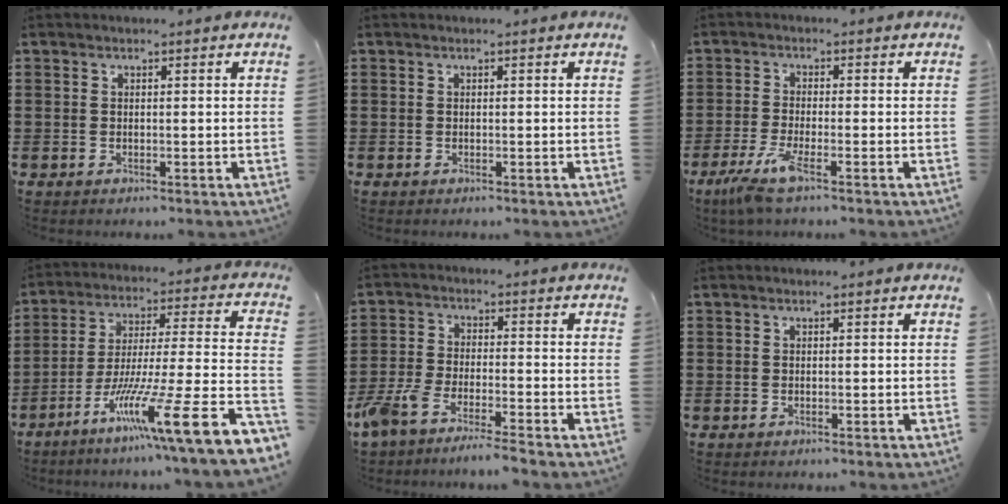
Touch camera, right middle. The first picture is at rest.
{"total": 0.0}
{"total": 4.9, "force": [-3.1, 0.3, 3.8], "torque": [-0.090, -0.019, -0.061]}
{"total": 14.1, "force": [-8.2, 0.4, 11.5], "torque": [-0.169, -0.018, -0.152]}
{"total": 5.8, "force": [-5.3, 0.2, 2.4], "torque": [-0.065, -0.014, -0.106]}
{"total": 0.0}